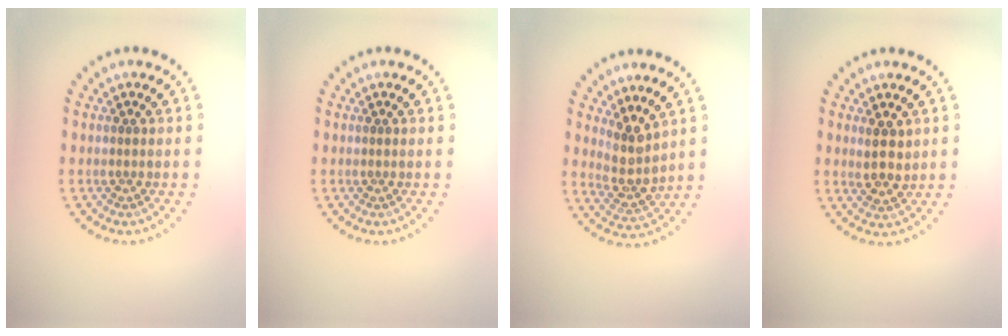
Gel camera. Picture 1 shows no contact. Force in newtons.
{"total": 0.0}
{"total": 3.4, "press": 2.6, "slide": 2.2}
{"total": 2.5, "press": 2.2, "slide": 1.0}